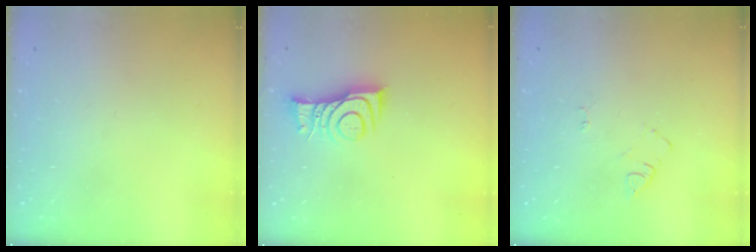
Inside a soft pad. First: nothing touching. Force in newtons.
{"total": 9.6, "press": 9.5, "slide": 1.2}
{"total": 4.1, "press": 4.1, "slide": 0.5}